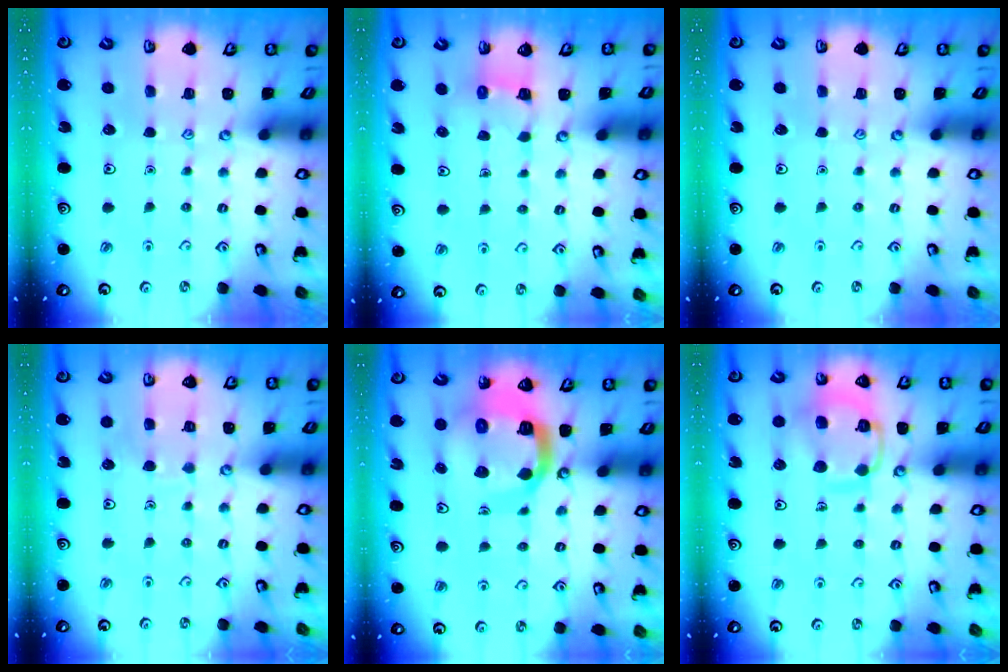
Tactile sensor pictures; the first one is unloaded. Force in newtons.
{"total": 2.9, "press": 2.9, "slide": 0.3}
{"total": 0.0}
{"total": 3.5, "press": 3.5, "slide": 0.3}
{"total": 15.0, "press": 14.9, "slide": 1.7}
{"total": 12.3, "press": 12.3, "slide": 0.9}